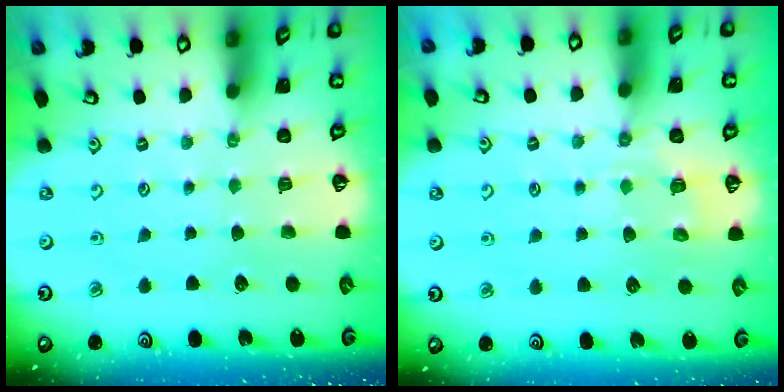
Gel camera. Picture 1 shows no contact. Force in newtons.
{"total": 5.2, "press": 5.1, "slide": 1.1}